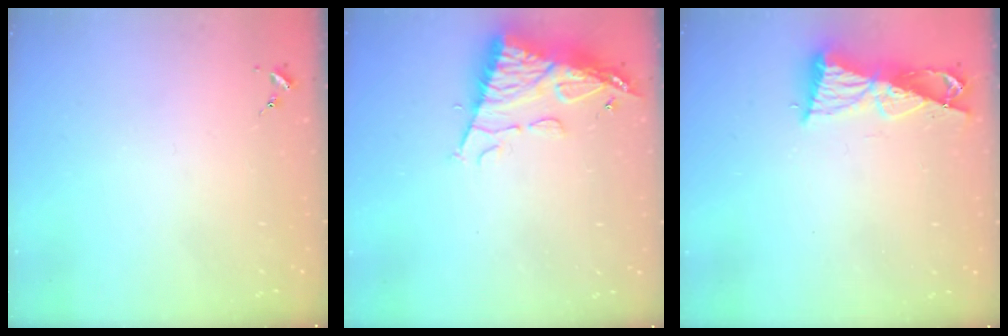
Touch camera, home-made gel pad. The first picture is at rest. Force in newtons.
{"total": 13.1, "press": 13.0, "slide": 1.5}
{"total": 9.6, "press": 9.6, "slide": 0.6}